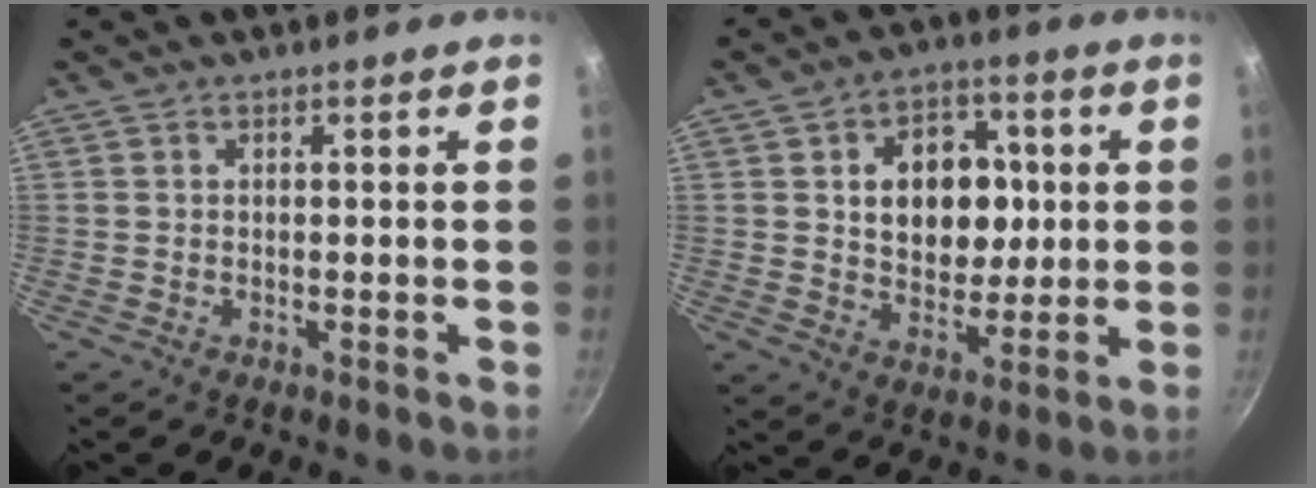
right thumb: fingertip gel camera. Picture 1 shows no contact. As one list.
[{"total": 13.6, "force": [2.2, 10.2, 8.7], "torque": [-0.079, -0.001, 0.037]}]